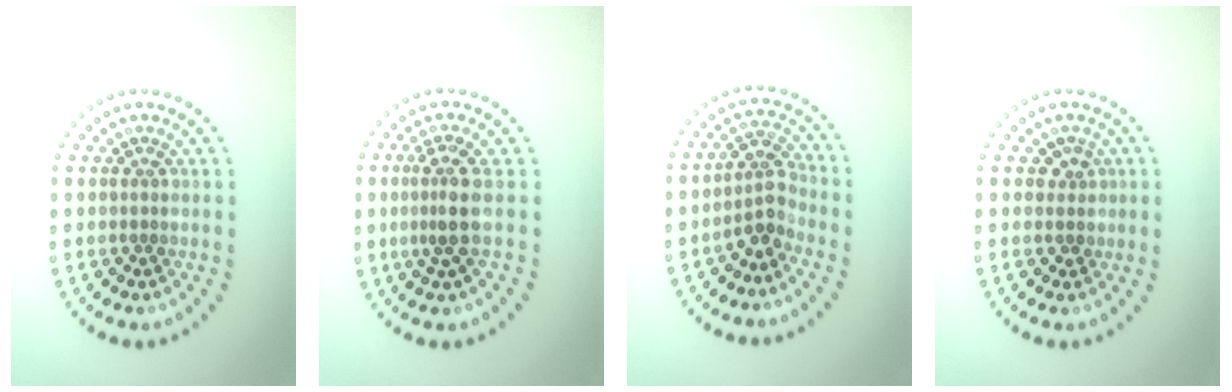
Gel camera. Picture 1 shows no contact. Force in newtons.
{"total": 2.6, "press": 1.9, "slide": 1.8}
{"total": 2.7, "press": 2.1, "slide": 1.7}
{"total": 1.3, "press": 1.0, "slide": 0.8}